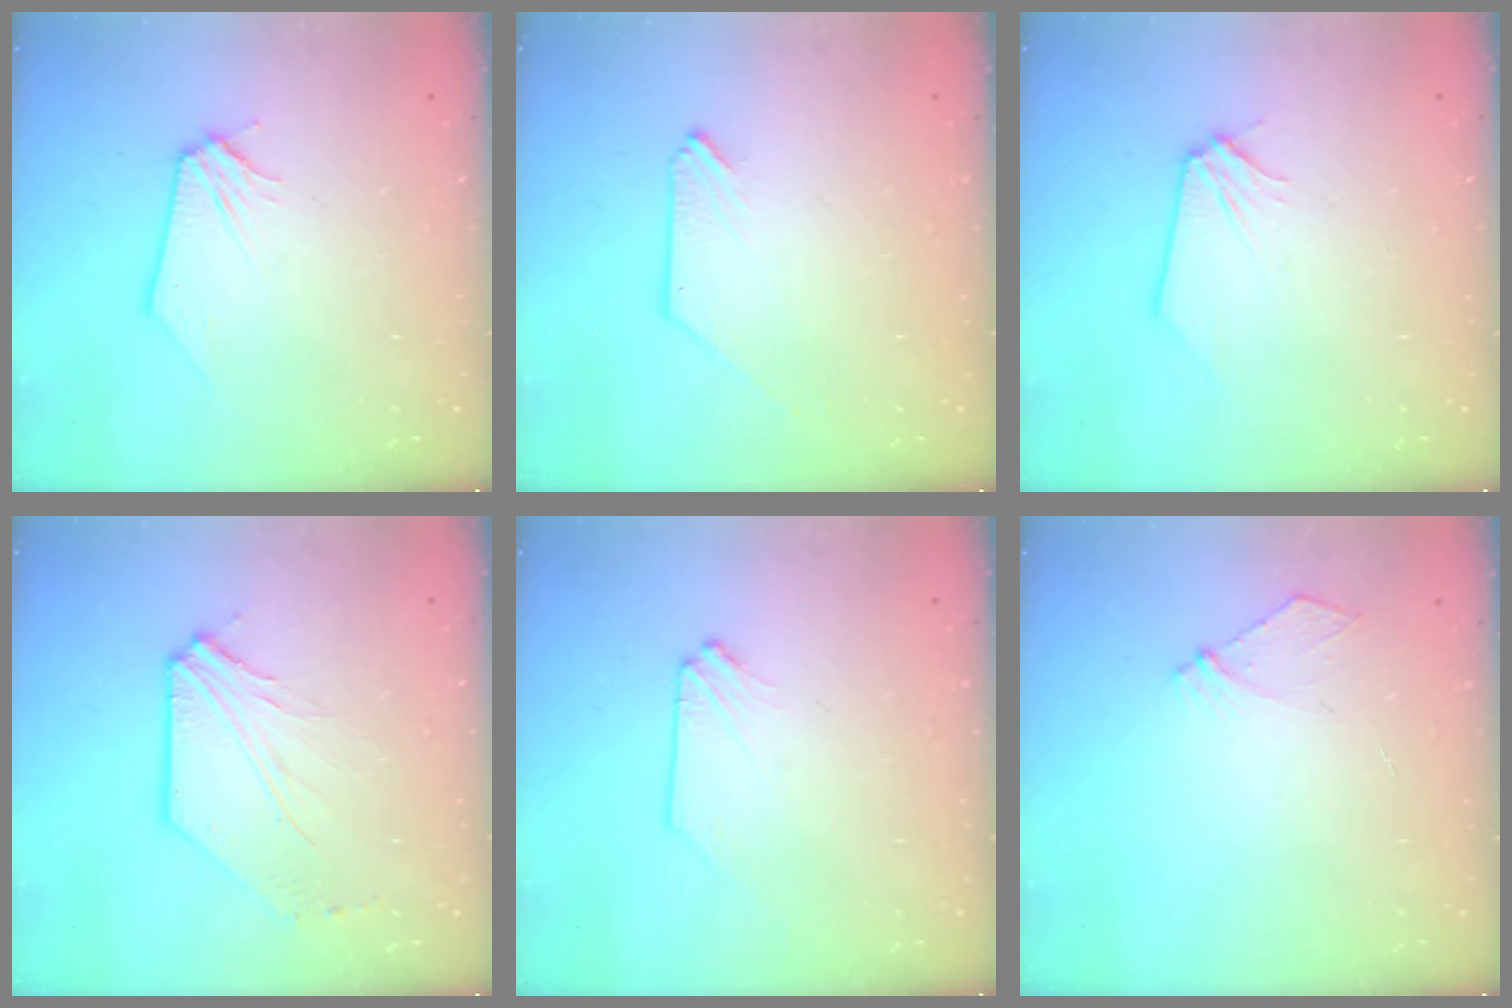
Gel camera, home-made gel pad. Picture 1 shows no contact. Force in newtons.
{"total": 0.0}
{"total": 0.0}
{"total": 8.0, "press": 7.8, "slide": 1.3}
{"total": 0.0}
{"total": 3.2, "press": 3.2, "slide": 0.5}